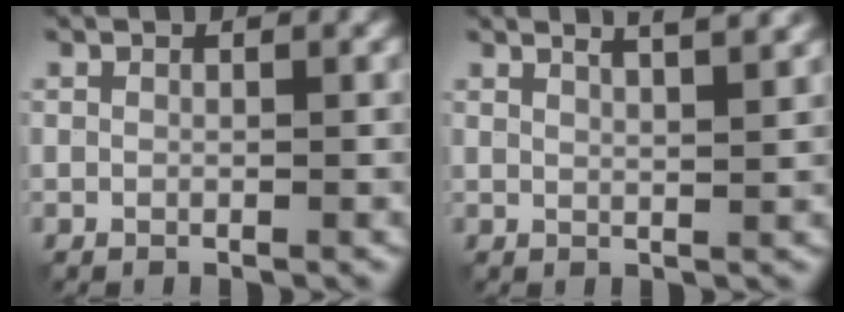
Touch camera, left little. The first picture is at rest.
{"total": 5.1, "force": [3.6, 1.7, 3.2], "torque": [-0.014, 0.030, 0.019]}